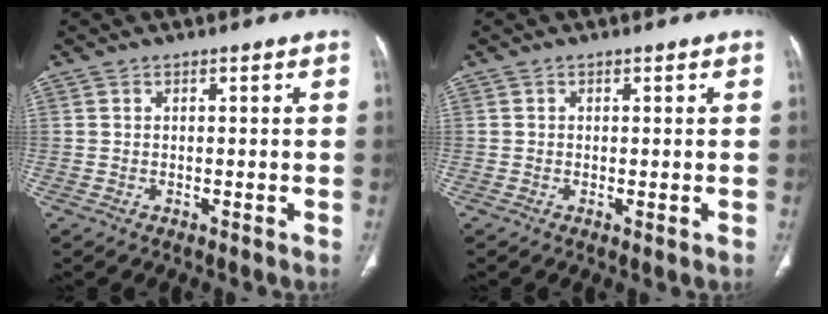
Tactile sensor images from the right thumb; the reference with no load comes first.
{"total": 0.7, "force": [-0.2, 0.1, 0.6], "torque": [-0.017, -0.005, -0.003]}